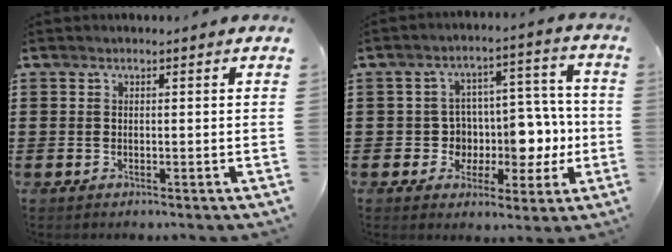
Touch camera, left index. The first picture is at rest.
{"total": 8.0, "force": [-0.4, 6.9, 4.0], "torque": [-0.070, -0.001, -0.002]}